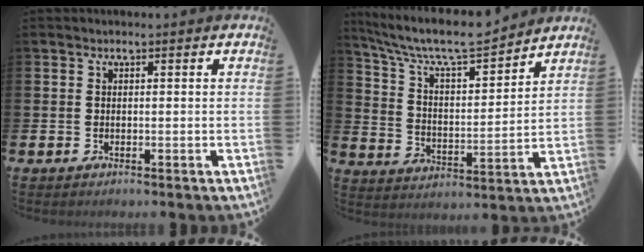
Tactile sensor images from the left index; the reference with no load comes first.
{"total": 8.9, "force": [8.2, 1.5, 3.1], "torque": [-0.093, -0.058, 0.140]}